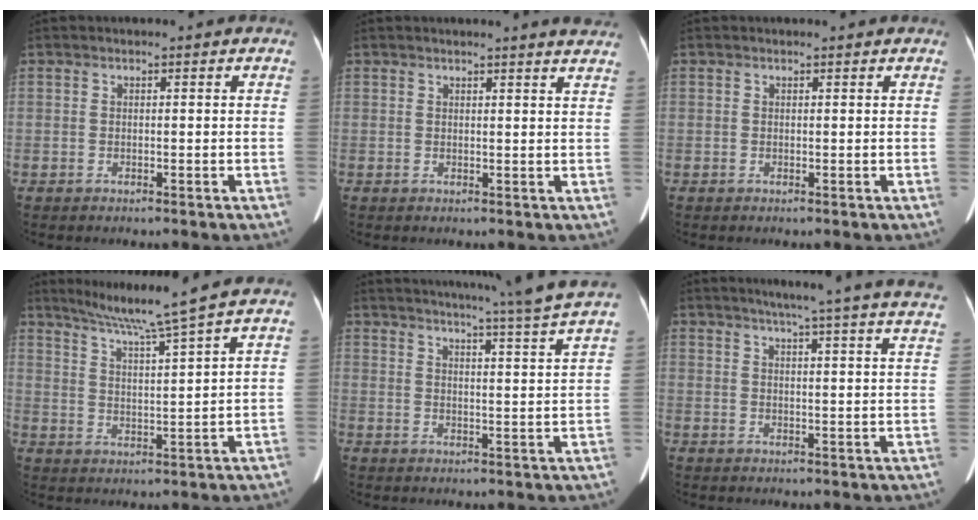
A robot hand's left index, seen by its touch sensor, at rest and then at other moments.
{"total": 6.4, "force": [6.1, -0.4, 2.2], "torque": [-0.024, -0.008, 0.042]}
{"total": 1.1, "force": [1.1, 0.0, 0.2], "torque": [-0.009, 0.007, 0.013]}
{"total": 9.4, "force": [7.9, -2.7, 4.4], "torque": [-0.076, -0.013, 0.131]}
{"total": 16.4, "force": [14.6, -2.6, 7.0], "torque": [-0.116, -0.049, 0.177]}
{"total": 22.9, "force": [20.4, -0.5, 10.4], "torque": [-0.151, -0.045, 0.235]}